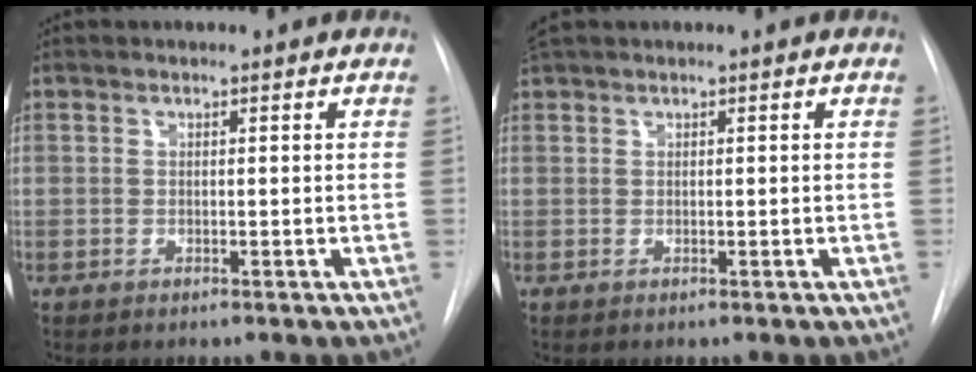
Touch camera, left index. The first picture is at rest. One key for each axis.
{"total": 1.3, "fx": 1.3, "fy": 0.0, "fz": 0.4, "tx": -0.011, "ty": 0.024, "tz": 0.031}